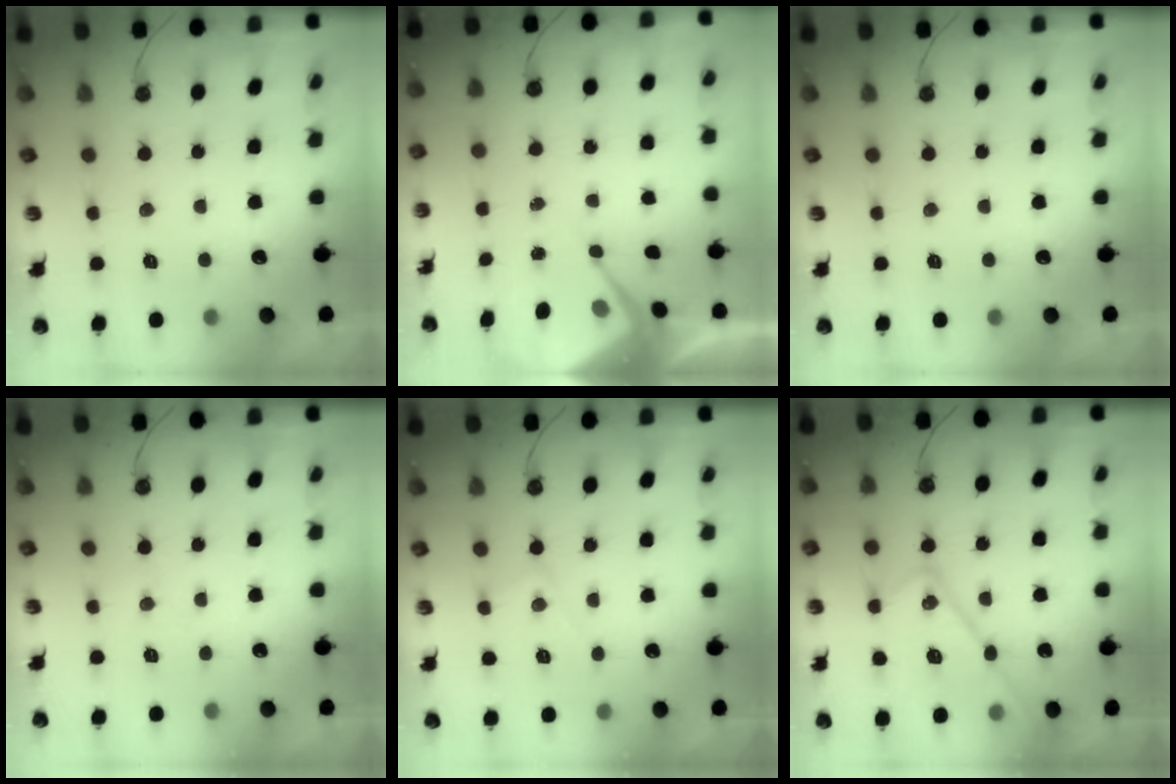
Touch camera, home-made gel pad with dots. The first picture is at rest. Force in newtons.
{"total": 6.6, "press": 6.6, "slide": 0.5}
{"total": 0.0}
{"total": 2.7, "press": 2.6, "slide": 0.5}
{"total": 5.3, "press": 5.3, "slide": 0.4}
{"total": 16.5, "press": 16.5, "slide": 1.6}